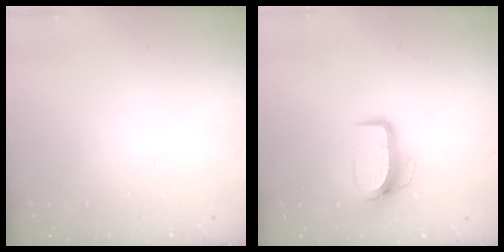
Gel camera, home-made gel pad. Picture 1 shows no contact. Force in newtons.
{"total": 9.1, "press": 9.1, "slide": 0.9}